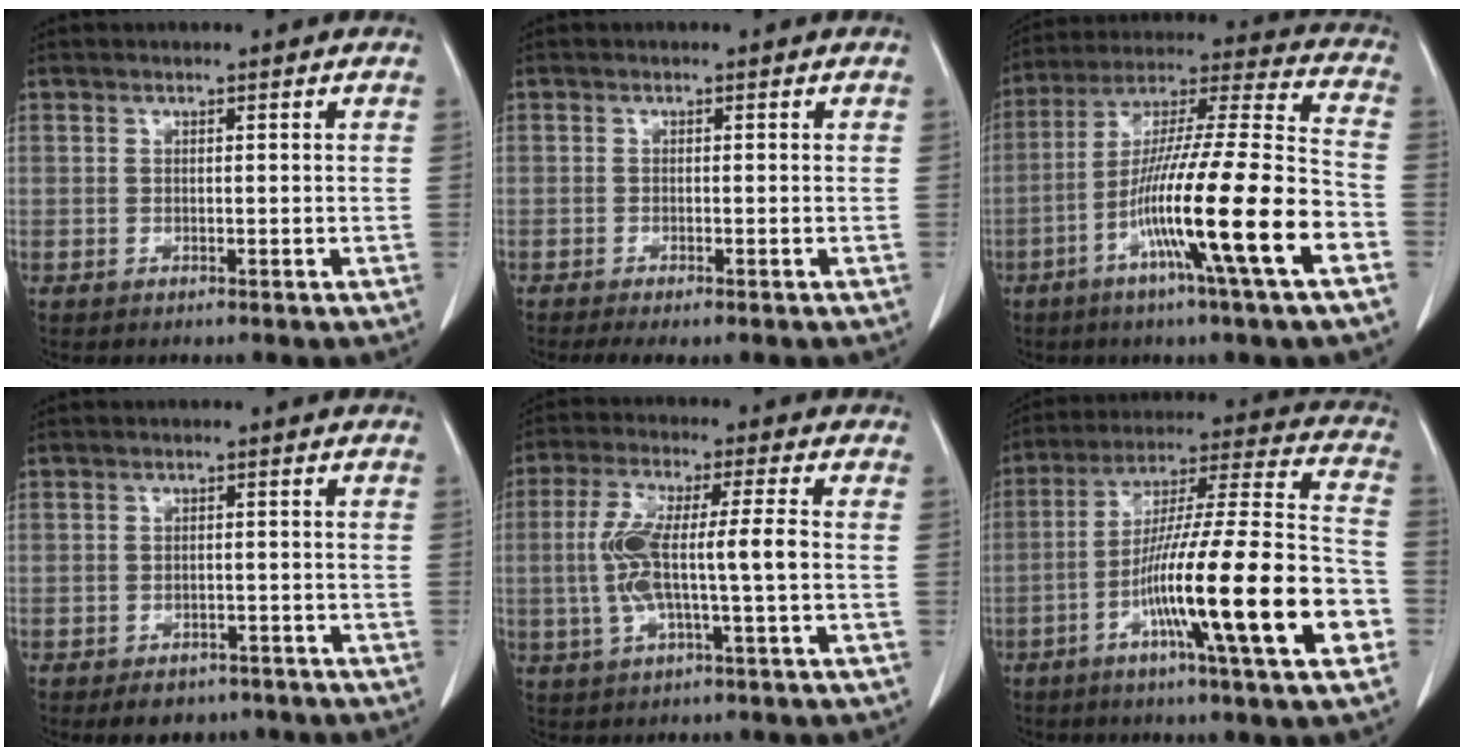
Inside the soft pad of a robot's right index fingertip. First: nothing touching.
{"total": 3.0, "force": [-2.0, 0.8, 2.0], "torque": [-0.034, -0.008, -0.033]}
{"total": 20.7, "force": [-8.0, -0.3, 19.1], "torque": [-0.333, -0.021, -0.147]}
{"total": 4.9, "force": [-3.8, 2.8, 1.3], "torque": [-0.008, 0.007, -0.049]}
{"total": 9.7, "force": [-0.7, 1.0, 9.6], "torque": [-0.196, 0.016, -0.017]}
{"total": 22.8, "force": [-7.9, 0.7, 21.3], "torque": [-0.322, -0.012, -0.136]}